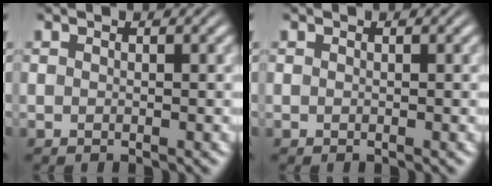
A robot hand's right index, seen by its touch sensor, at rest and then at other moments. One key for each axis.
{"total": 0.0}